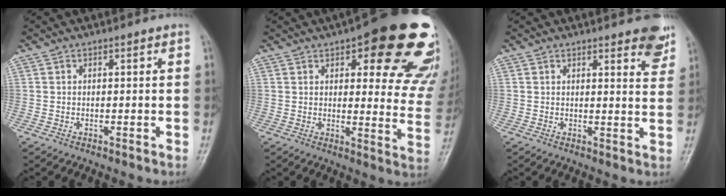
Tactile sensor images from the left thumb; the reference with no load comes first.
{"total": 23.6, "force": [13.3, 8.1, 17.8], "torque": [-0.167, -0.050, 0.151]}
{"total": 6.1, "force": [4.2, 1.7, 4.1], "torque": [-0.027, -0.023, 0.044]}